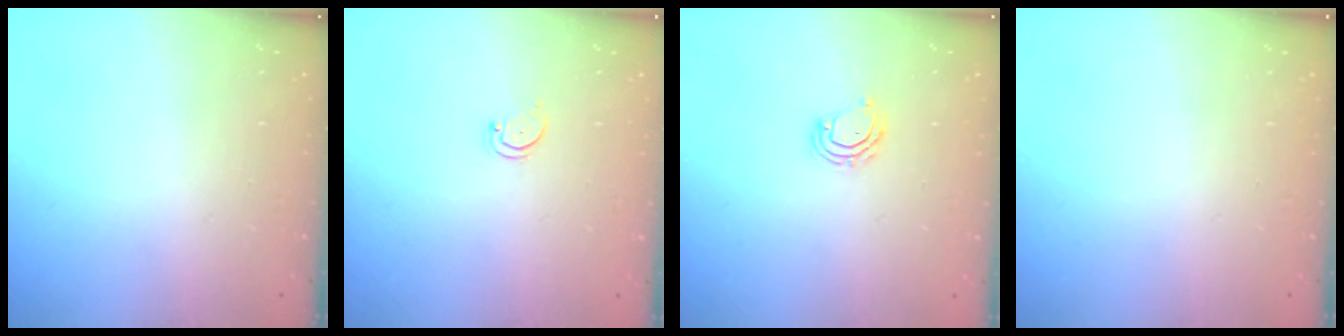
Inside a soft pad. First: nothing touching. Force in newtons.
{"total": 1.6, "press": 1.6, "slide": 0.4}
{"total": 5.0, "press": 4.9, "slide": 0.3}
{"total": 0.0}